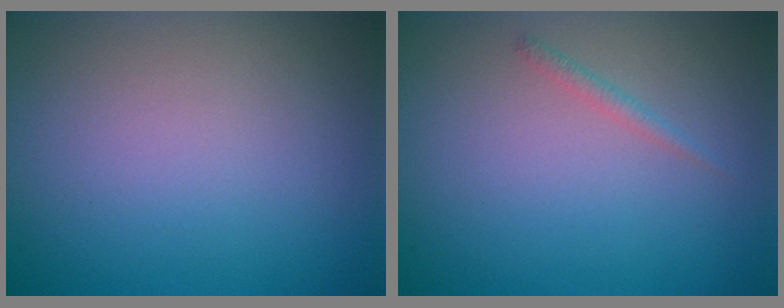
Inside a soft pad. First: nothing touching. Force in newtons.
{"total": 0.8, "press": 0.8, "slide": 0.0}